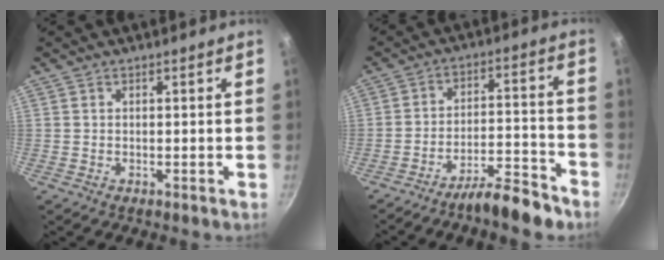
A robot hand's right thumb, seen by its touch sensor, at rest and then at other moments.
{"total": 9.7, "force": [-7.8, 2.1, 5.4], "torque": [-0.077, 0.073, -0.124]}